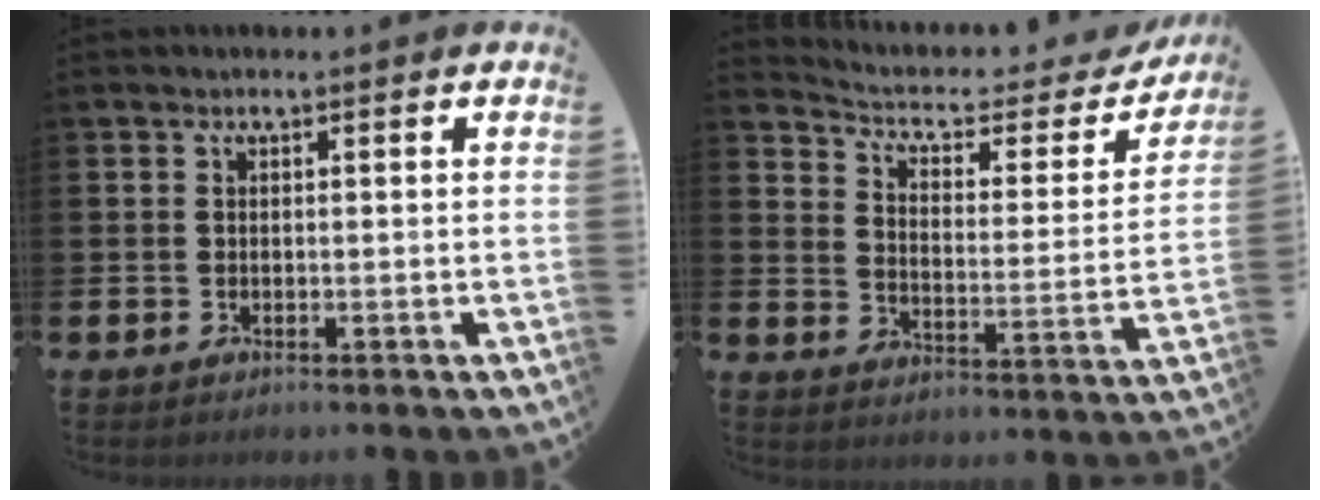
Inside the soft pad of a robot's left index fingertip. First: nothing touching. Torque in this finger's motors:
{"motor_torque": [0.95, -1.19, 0.21, 0.00]}